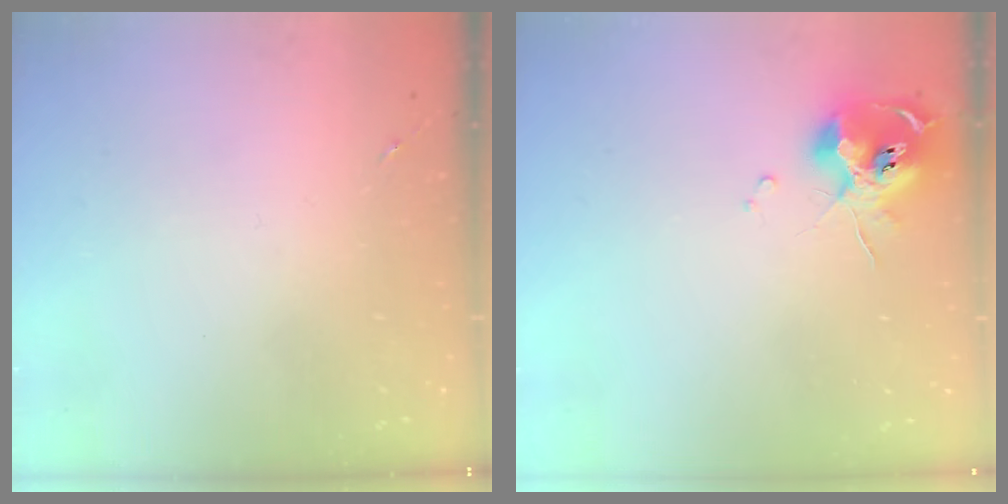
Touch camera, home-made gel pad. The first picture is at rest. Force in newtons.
{"total": 10.6, "press": 10.5, "slide": 1.2}